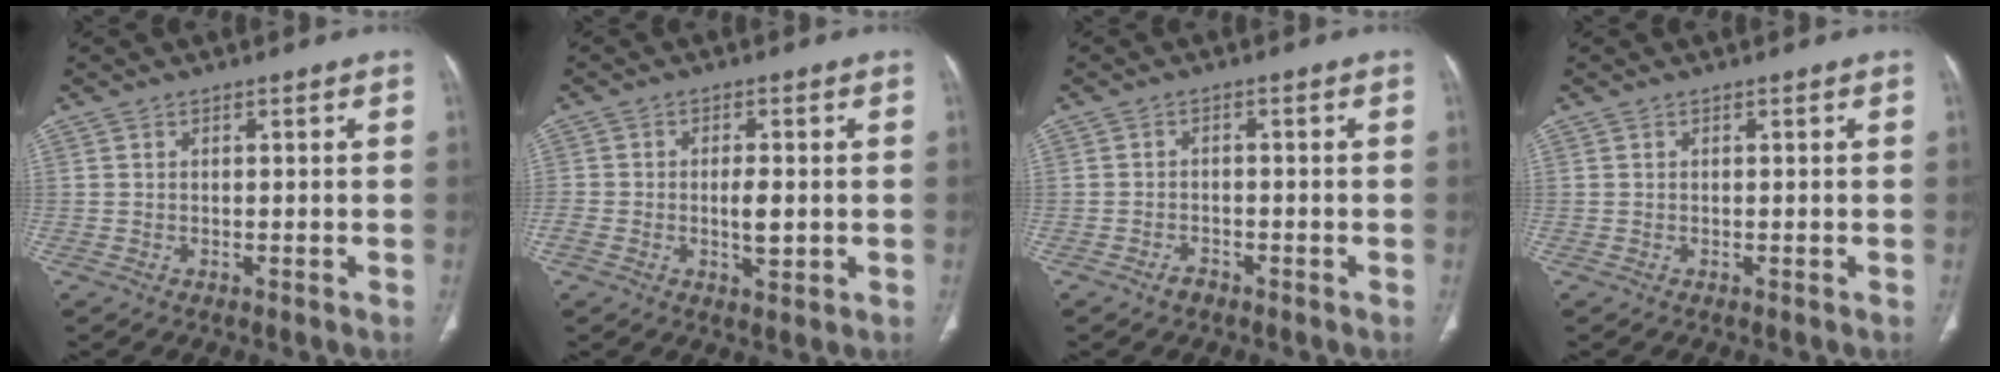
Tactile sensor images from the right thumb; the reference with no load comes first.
{"total": 5.3, "force": [-0.7, 2.5, 4.5], "torque": [-0.083, -0.002, -0.012]}
{"total": 2.0, "force": [-1.5, 1.2, 0.6], "torque": [-0.012, 0.009, -0.023]}
{"total": 0.0}